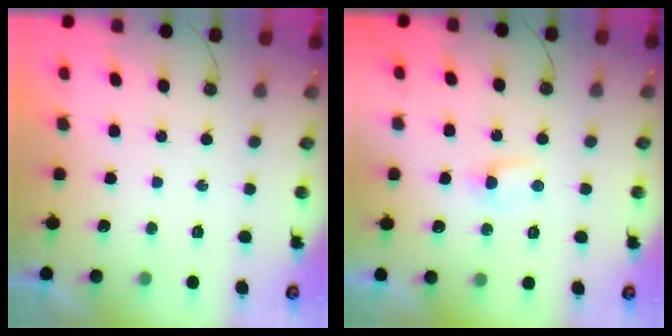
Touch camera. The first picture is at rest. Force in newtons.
{"total": 3.0, "press": 2.9, "slide": 0.3}